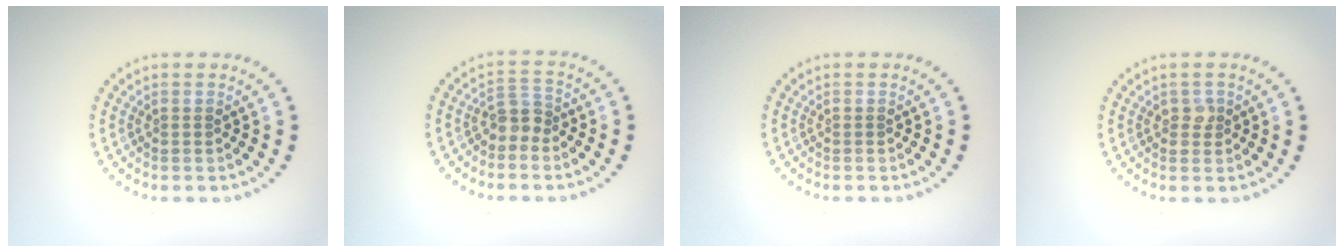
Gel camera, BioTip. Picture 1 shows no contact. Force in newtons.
{"total": 2.1, "press": 1.6, "slide": 1.4}
{"total": 0.0}
{"total": 1.2, "press": 1.1, "slide": 0.4}